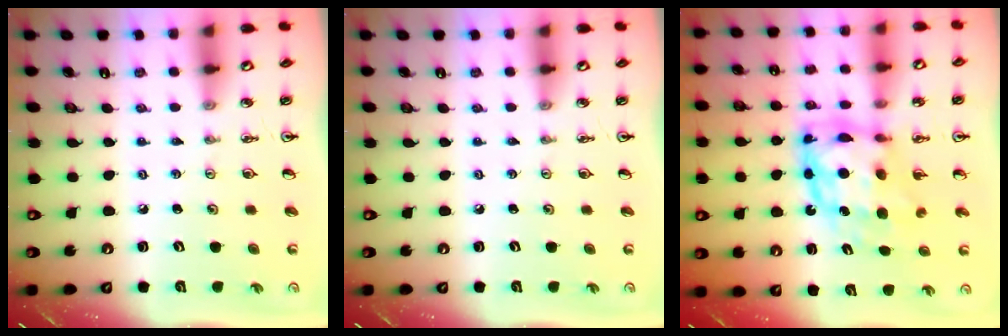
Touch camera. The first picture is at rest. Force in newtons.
{"total": 0.0}
{"total": 10.8, "press": 10.8, "slide": 1.2}